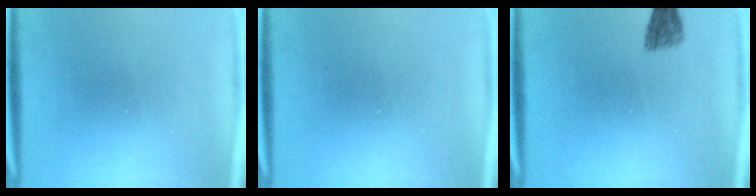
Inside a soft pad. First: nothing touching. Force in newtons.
{"total": 0.0}
{"total": 1.9}